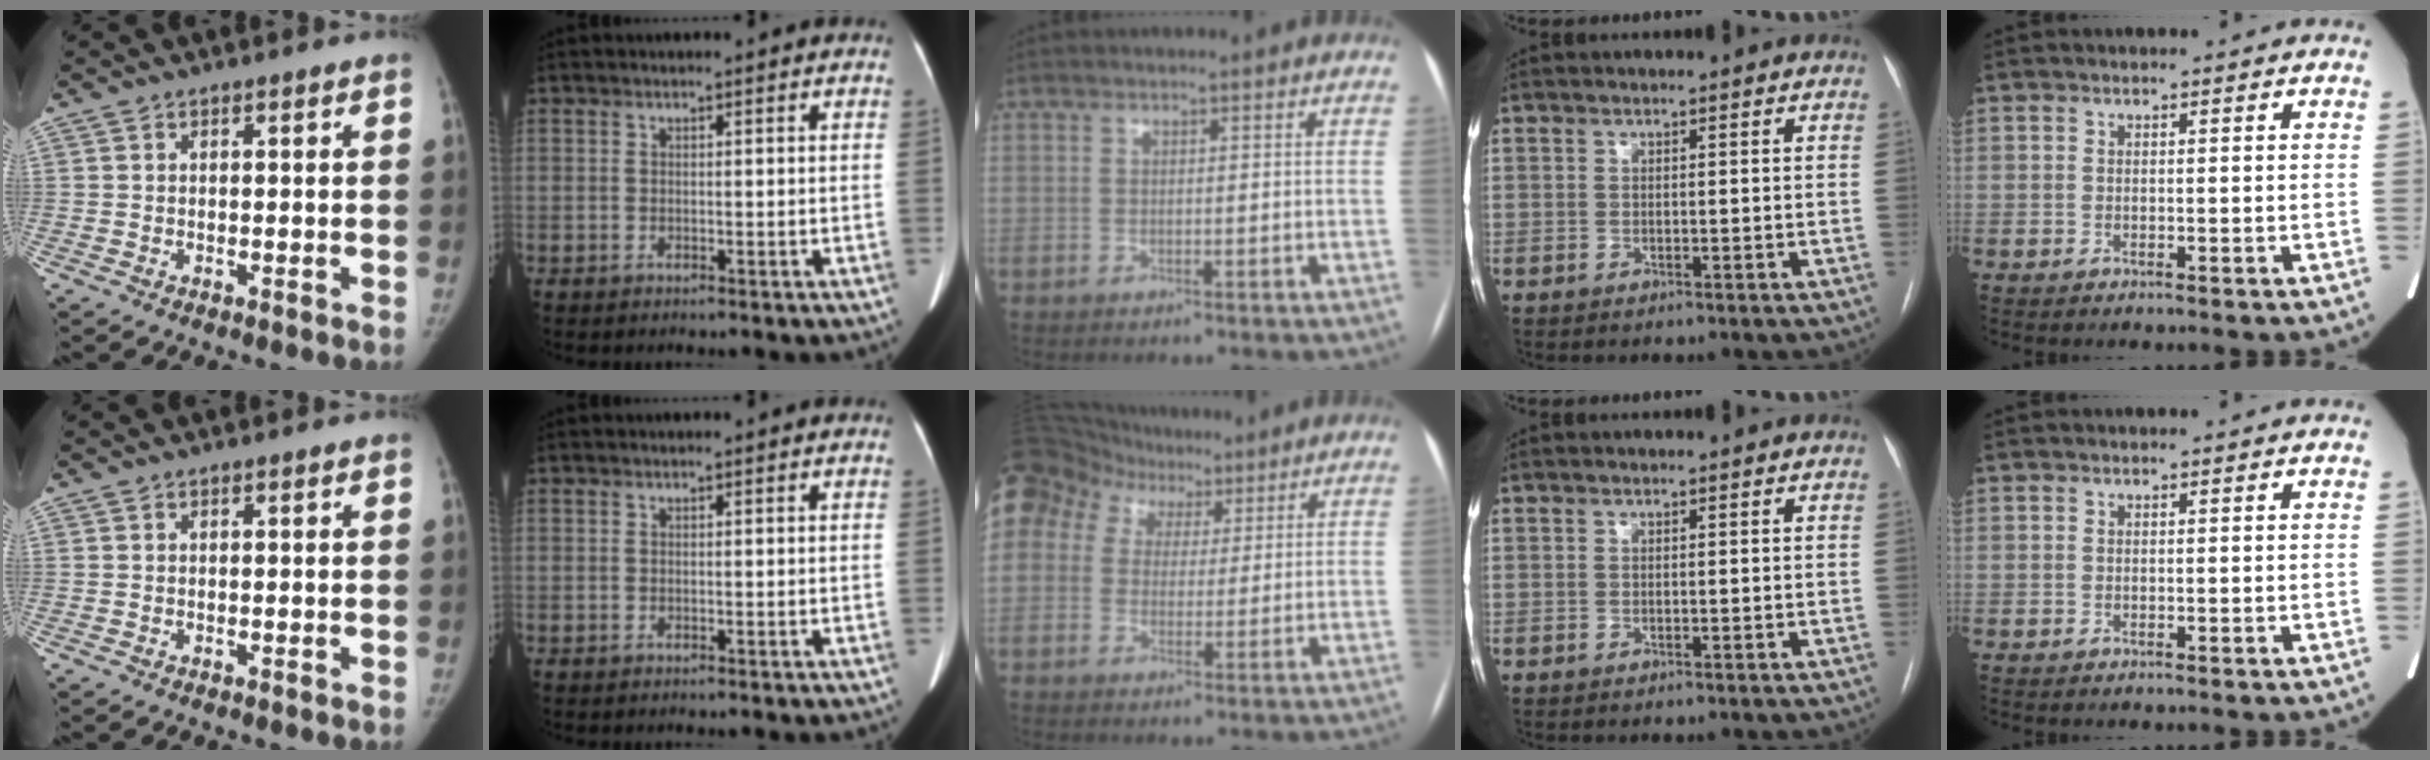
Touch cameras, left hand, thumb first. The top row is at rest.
{"middle": {"total": 23.7, "force": [11.9, 17.9, 10.2], "torque": [-0.331, 0.104, 0.223]}}